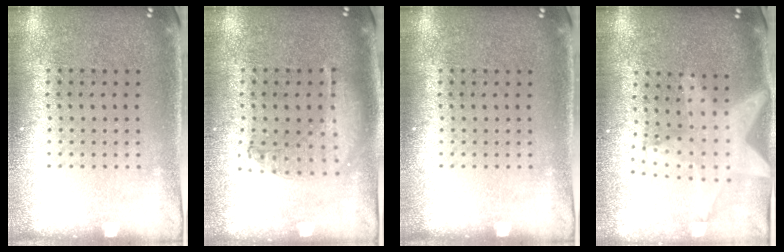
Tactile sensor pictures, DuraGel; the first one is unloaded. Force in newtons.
{"total": 0.9, "press": 0.9, "slide": 0.2}
{"total": 0.0}
{"total": 2.2, "press": 1.8, "slide": 1.2}